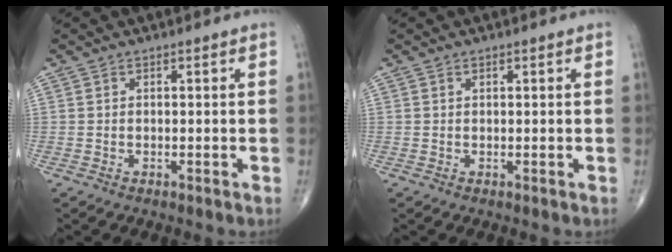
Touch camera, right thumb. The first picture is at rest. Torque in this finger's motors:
{"motor_torque": [-0.12, 0.17, 0.11, 0.22, 0.02]}